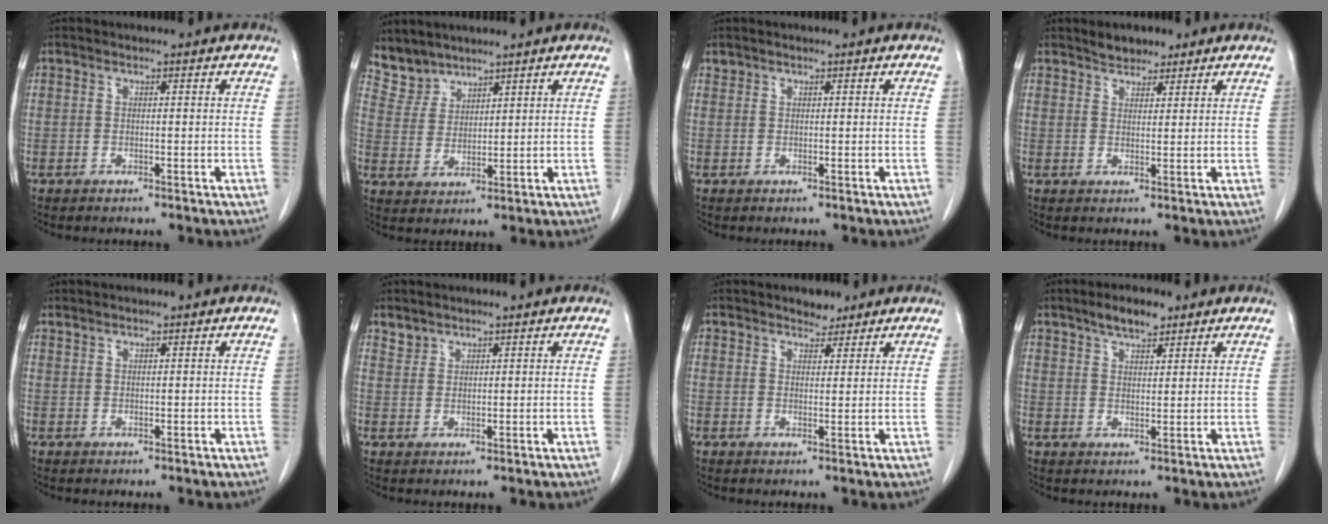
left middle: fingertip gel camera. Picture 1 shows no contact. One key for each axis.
{"total": 4.9, "fx": 4.5, "fy": 1.7, "fz": -0.3, "tx": 0.003, "ty": 0.008, "tz": 0.104}
{"total": 0.5, "fx": 0.5, "fy": 0.2, "fz": -0.1, "tx": -0.003, "ty": 0.004, "tz": 0.010}
{"total": 3.0, "fx": 2.5, "fy": 1.4, "fz": 0.8, "tx": -0.016, "ty": 0.006, "tz": 0.040}
{"total": 0.6, "fx": 0.6, "fy": 0.0, "fz": 0.0, "tx": -0.003, "ty": 0.000, "tz": 0.014}
{"total": 1.6, "fx": 1.5, "fy": 0.7, "fz": -0.2, "tx": 0.008, "ty": 0.004, "tz": 0.028}
{"total": 2.3, "fx": 2.0, "fy": 1.0, "fz": 0.5, "tx": -0.008, "ty": -0.004, "tz": 0.030}
{"total": 4.4, "fx": 3.3, "fy": 1.4, "fz": 2.5, "tx": -0.049, "ty": 0.004, "tz": 0.058}